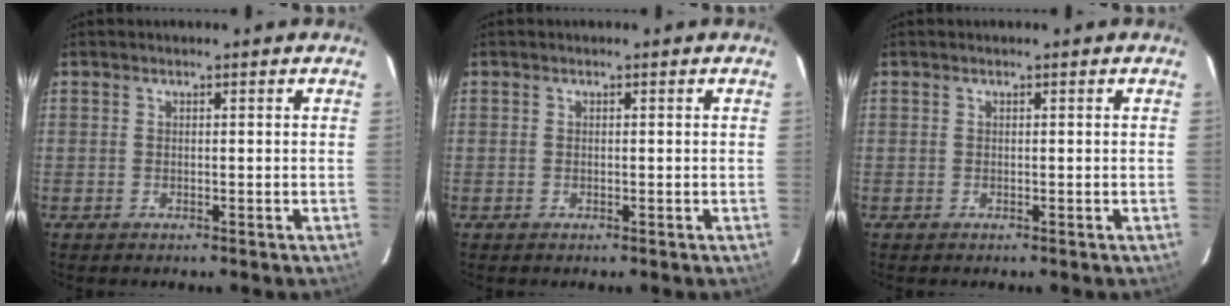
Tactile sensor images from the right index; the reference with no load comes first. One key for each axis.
{"total": 0.0}
{"total": 0.0}